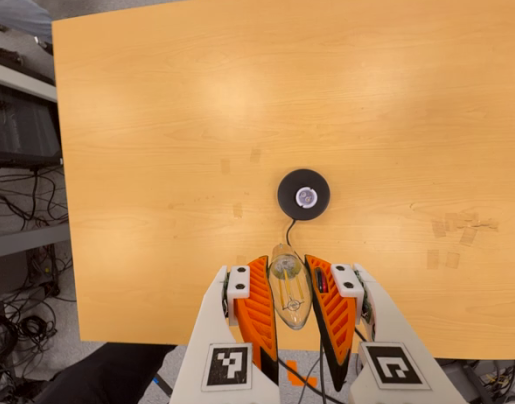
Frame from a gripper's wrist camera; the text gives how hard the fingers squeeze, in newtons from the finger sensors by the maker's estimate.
{"total": 18.9, "left": 20.2, "right": 17.6}